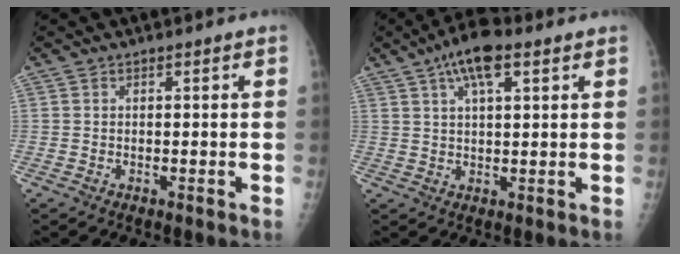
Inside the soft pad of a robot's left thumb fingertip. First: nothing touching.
{"total": 8.7, "force": [4.6, 3.3, 6.6], "torque": [-0.104, 0.002, 0.077]}